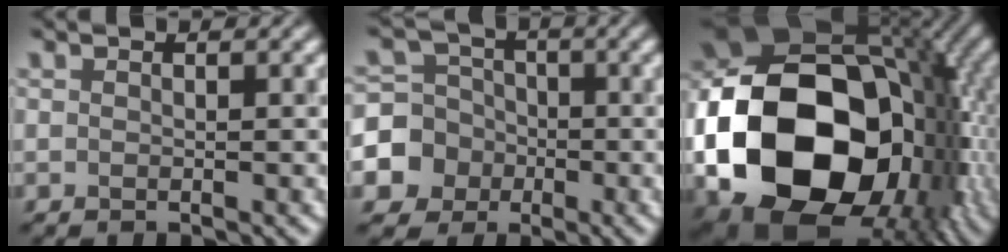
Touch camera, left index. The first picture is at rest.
{"total": 6.8, "force": [-2.1, 6.3, 1.3], "torque": [-0.021, 0.003, -0.065]}
{"total": 22.0, "force": [-4.2, 15.7, 14.8], "torque": [-0.304, -0.019, -0.062]}